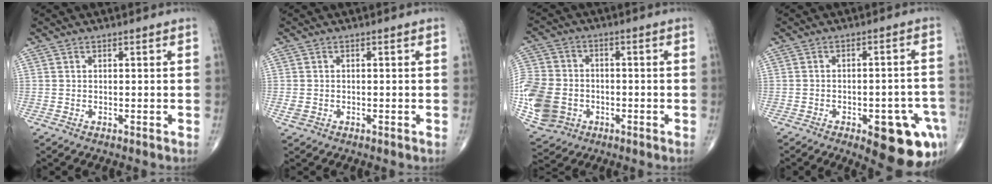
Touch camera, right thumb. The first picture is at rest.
{"total": 1.7, "force": [-0.5, 1.3, 0.9], "torque": [-0.024, 0.000, -0.008]}
{"total": 19.0, "force": [-4.4, 15.4, 10.1], "torque": [-0.256, 0.011, -0.075]}
{"total": 15.5, "force": [-7.0, 6.3, 12.4], "torque": [-0.094, 0.033, -0.072]}